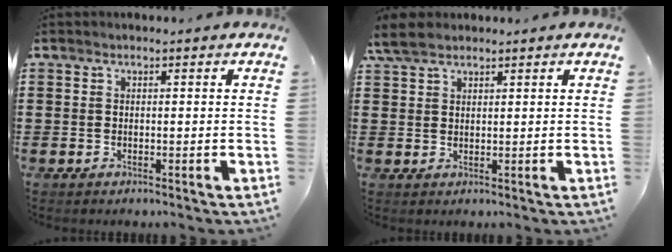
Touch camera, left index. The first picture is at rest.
{"total": 3.8, "force": [2.8, 1.5, 2.1], "torque": [-0.057, 0.004, 0.050]}